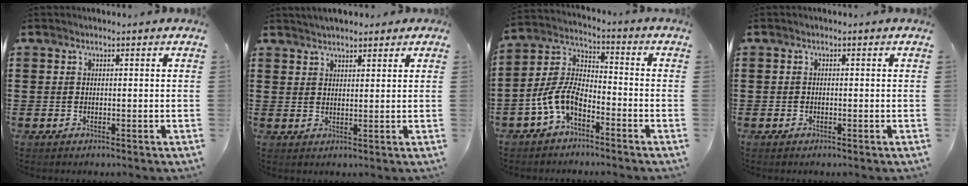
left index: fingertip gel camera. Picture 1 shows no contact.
{"total": 2.7, "force": [2.5, 0.8, 0.6], "torque": [-0.018, 0.003, 0.048]}
{"total": 8.1, "force": [-5.0, 3.9, 5.0], "torque": [-0.135, -0.005, -0.108]}
{"total": 0.8, "force": [-0.6, 0.5, 0.2], "torque": [-0.006, 0.000, -0.013]}